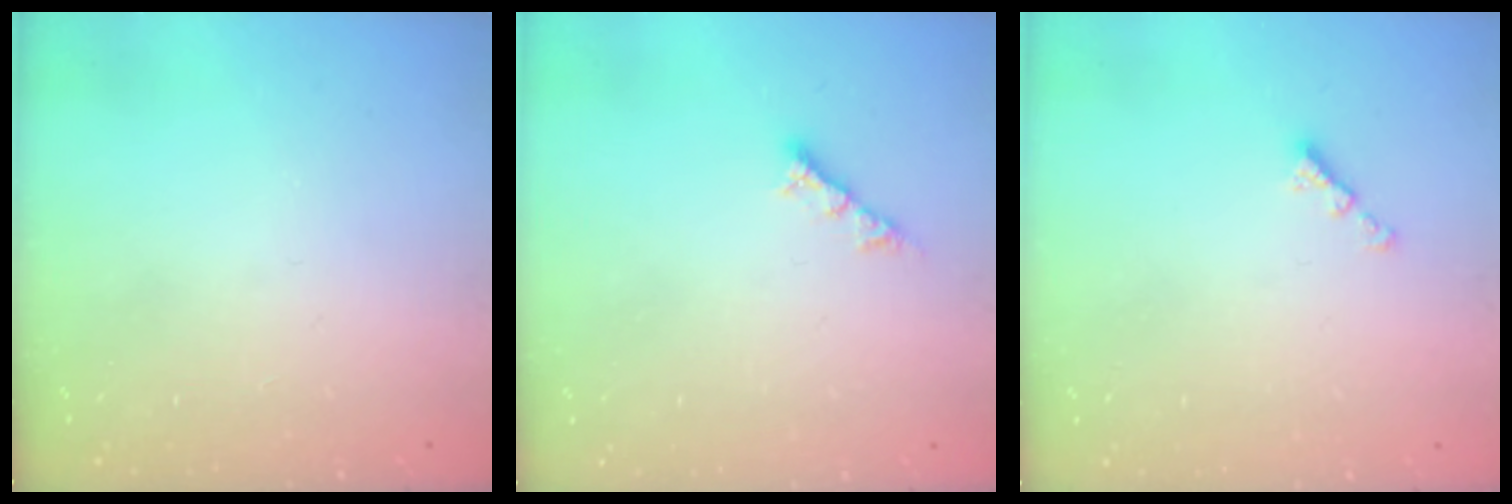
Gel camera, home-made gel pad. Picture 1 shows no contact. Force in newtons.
{"total": 4.4, "press": 4.4, "slide": 0.3}
{"total": 2.1, "press": 2.0, "slide": 0.6}